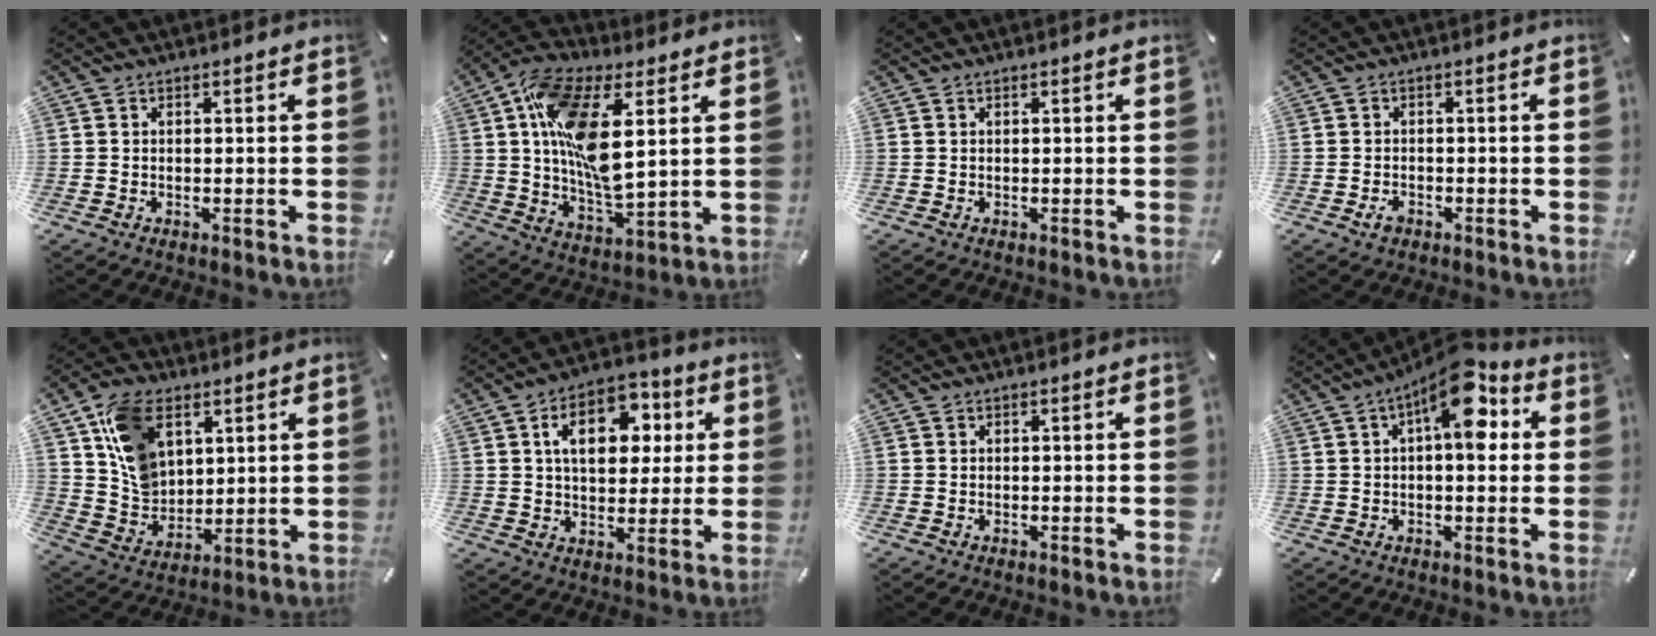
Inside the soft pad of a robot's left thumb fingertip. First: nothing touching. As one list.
[{"total": 16.9, "force": [5.1, 7.6, 14.2], "torque": [-0.287, -0.009, 0.089]}, {"total": 0.0}, {"total": 2.1, "force": [-1.2, 1.5, 0.9], "torque": [-0.025, 0.002, -0.025]}, {"total": 12.9, "force": [5.4, 9.5, 6.9], "torque": [-0.150, -0.004, 0.106]}, {"total": 13.2, "force": [4.1, 9.0, 8.8], "torque": [-0.132, 0.002, 0.070]}, {"total": 0.0}, {"total": 12.0, "force": [4.4, 5.1, 9.9], "torque": [-0.134, -0.026, 0.068]}]